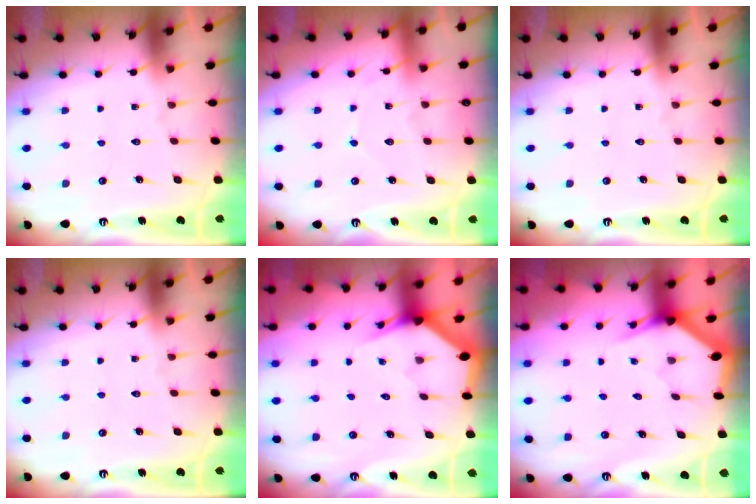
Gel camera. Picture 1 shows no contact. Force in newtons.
{"total": 3.9, "press": 3.9, "slide": 0.4}
{"total": 0.0}
{"total": 0.0}
{"total": 3.0, "press": 3.0, "slide": 0.0}
{"total": 3.0, "press": 3.0, "slide": 0.0}